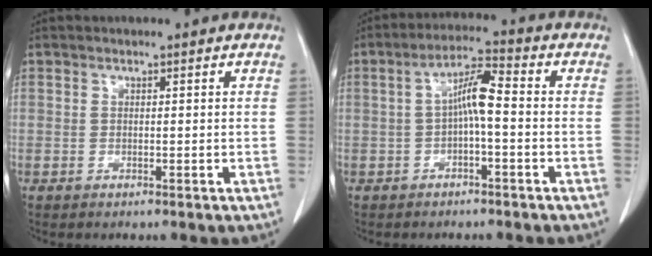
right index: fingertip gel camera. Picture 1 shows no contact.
{"total": 5.8, "force": [-0.4, 1.0, 5.7], "torque": [-0.108, 0.021, -0.010]}